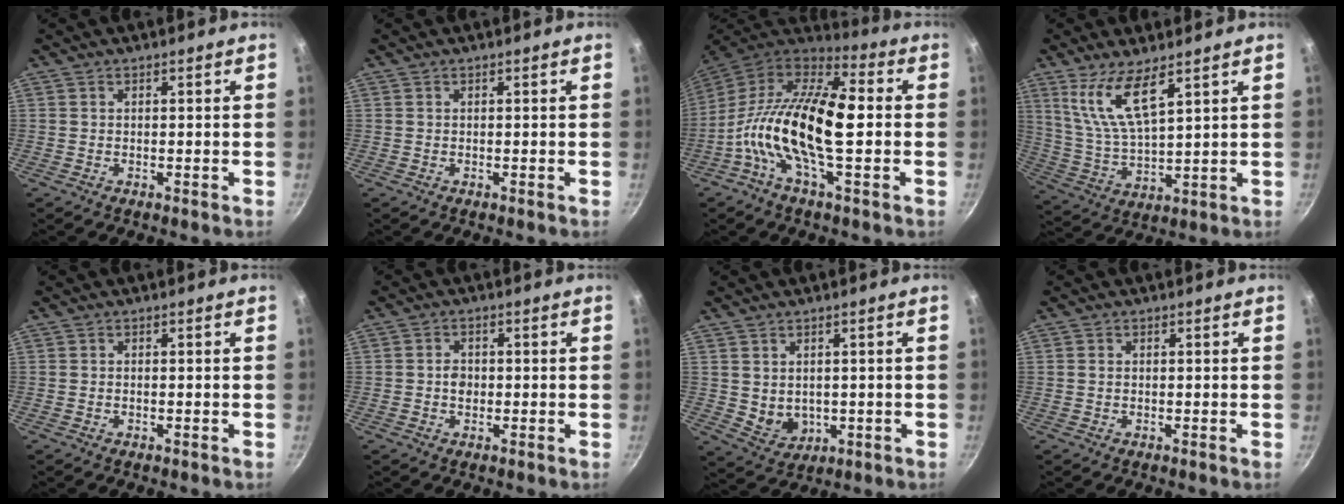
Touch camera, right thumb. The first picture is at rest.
{"total": 0.0}
{"total": 20.3, "force": [-1.5, 8.3, 18.5], "torque": [-0.338, 0.029, -0.051]}
{"total": 10.7, "force": [6.1, 3.0, 8.2], "torque": [-0.159, -0.039, 0.133]}
{"total": 0.0}
{"total": 2.5, "force": [-0.2, 2.0, 1.4], "torque": [-0.014, 0.008, -0.005]}
{"total": 5.2, "force": [0.3, 4.2, 3.1], "torque": [-0.038, -0.011, 0.023]}
{"total": 0.7, "force": [0.1, 0.5, 0.4], "torque": [-0.007, 0.003, 0.002]}